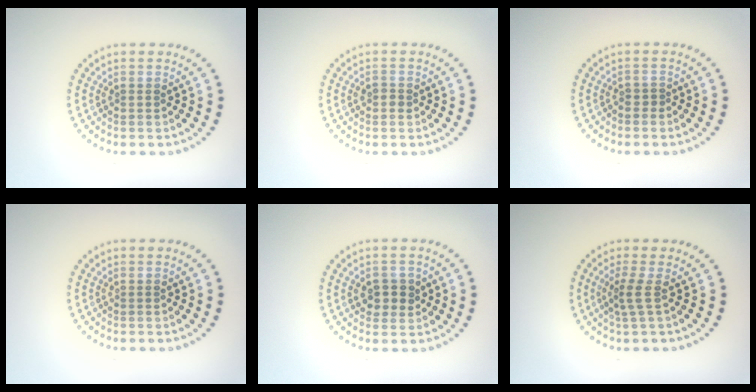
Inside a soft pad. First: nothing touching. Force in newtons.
{"total": 0.9, "press": 0.9, "slide": 0.2}
{"total": 0.6, "press": 0.4, "slide": 0.5}
{"total": 0.0}
{"total": 2.3, "press": 2.2, "slide": 0.6}
{"total": 1.9, "press": 1.2, "slide": 1.4}